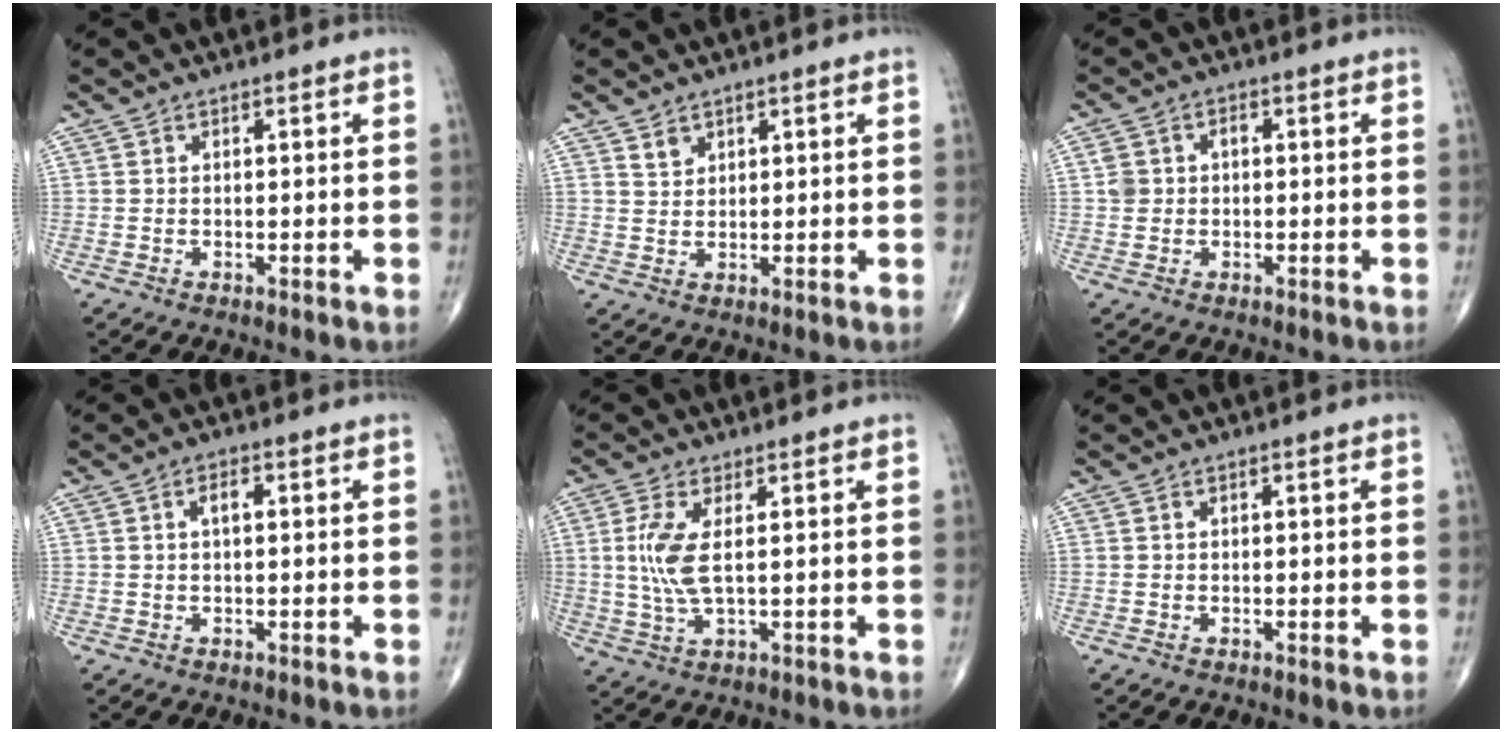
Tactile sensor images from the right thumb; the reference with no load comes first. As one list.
[{"total": 2.1, "force": [1.5, 1.3, 0.6], "torque": [0.000, -0.011, 0.029]}, {"total": 3.5, "force": [0.3, 2.9, 1.9], "torque": [-0.027, 0.012, 0.005]}, {"total": 2.3, "force": [0.5, 1.1, 2.0], "torque": [-0.035, 0.006, 0.008]}, {"total": 6.7, "force": [1.0, 2.0, 6.3], "torque": [-0.160, -0.008, 0.023]}, {"total": 0.0}]